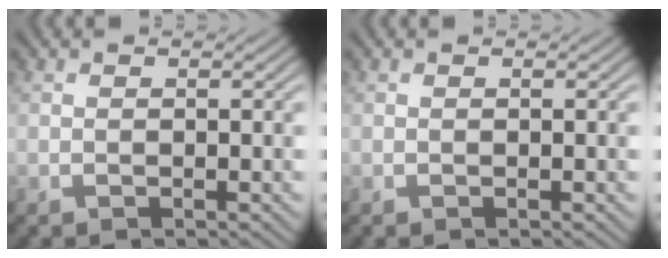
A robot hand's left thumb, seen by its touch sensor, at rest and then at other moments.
{"total": 0.0}